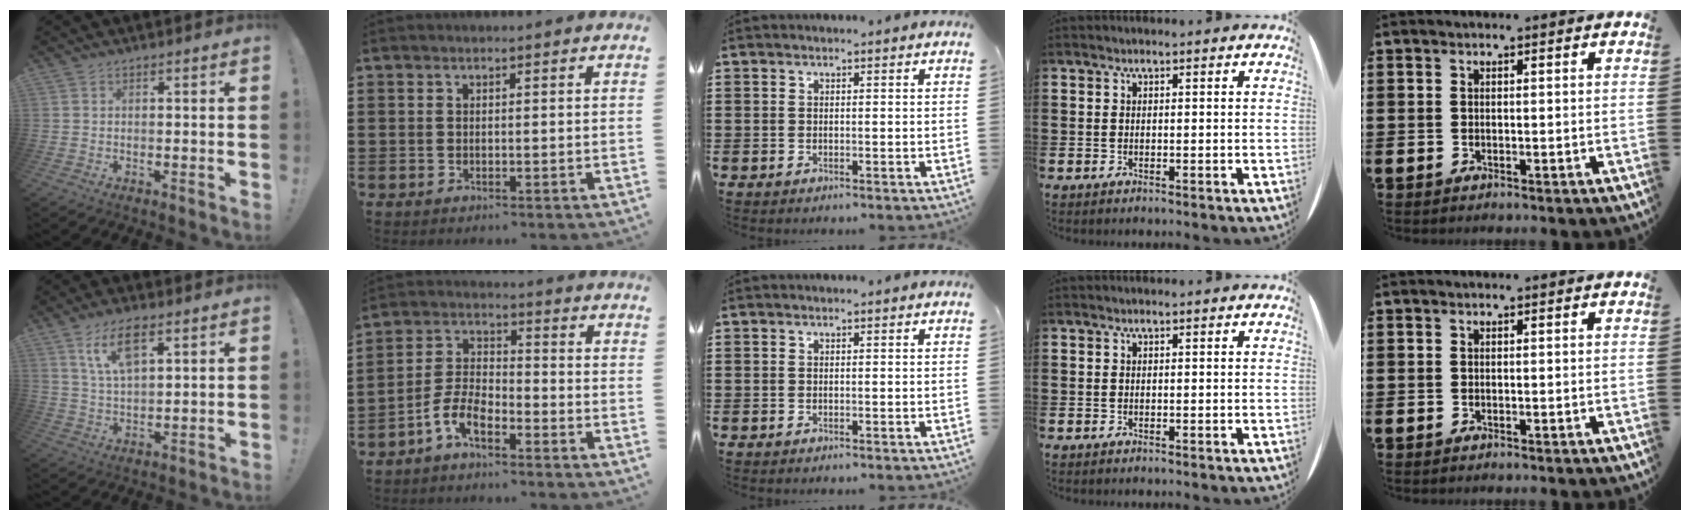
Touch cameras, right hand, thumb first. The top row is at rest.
{"thumb": {"total": 9.5, "force": [5.1, 3.9, 7.0], "torque": [-0.129, -0.007, 0.091]}, "index": {"total": 6.1, "force": [-4.2, 2.2, 3.8], "torque": [-0.102, 0.001, -0.089]}}